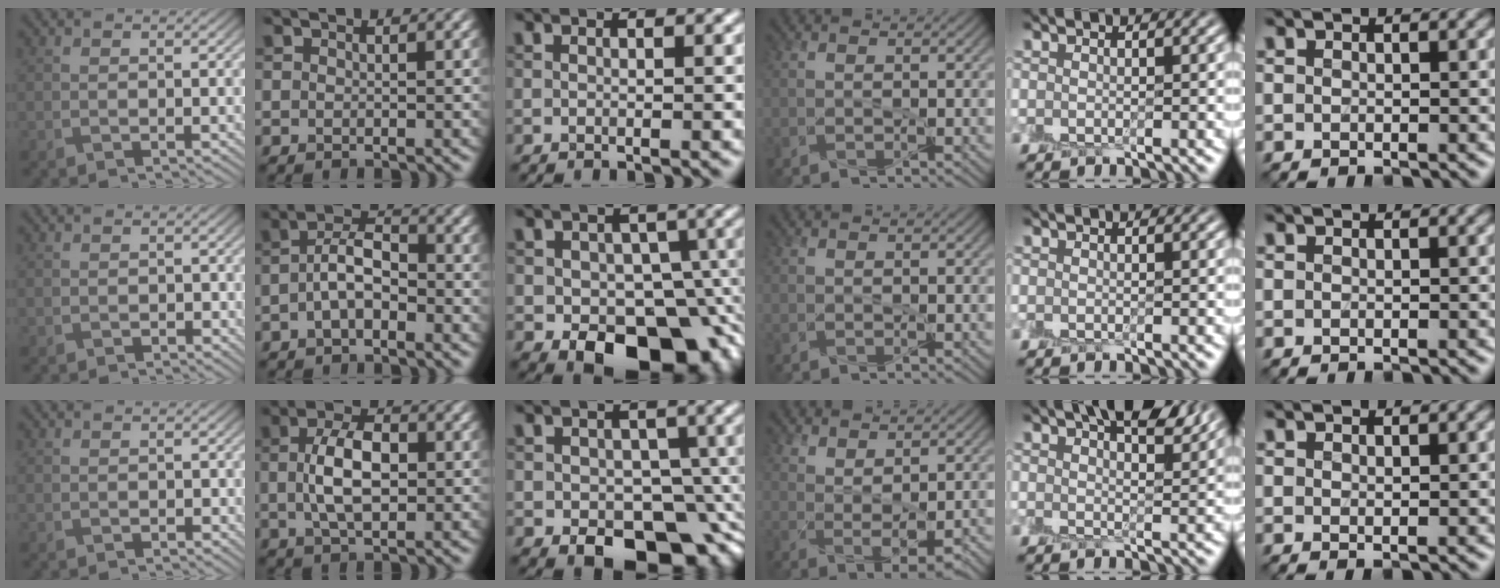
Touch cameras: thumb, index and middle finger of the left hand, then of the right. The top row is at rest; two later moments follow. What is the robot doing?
{"motion": "peel", "object": "lint roller sheet"}